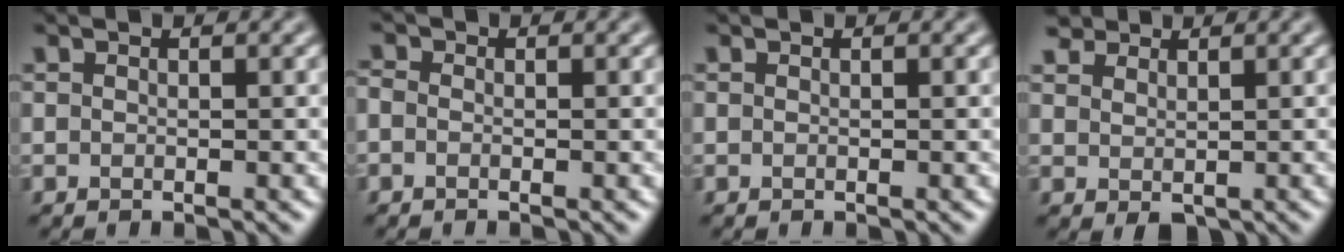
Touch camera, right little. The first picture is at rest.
{"total": 1.0, "force": [-0.5, 0.7, 0.5], "torque": [-0.014, -0.004, -0.014]}
{"total": 0.0}
{"total": 2.6, "force": [1.5, 1.9, 1.1], "torque": [-0.021, 0.001, 0.028]}